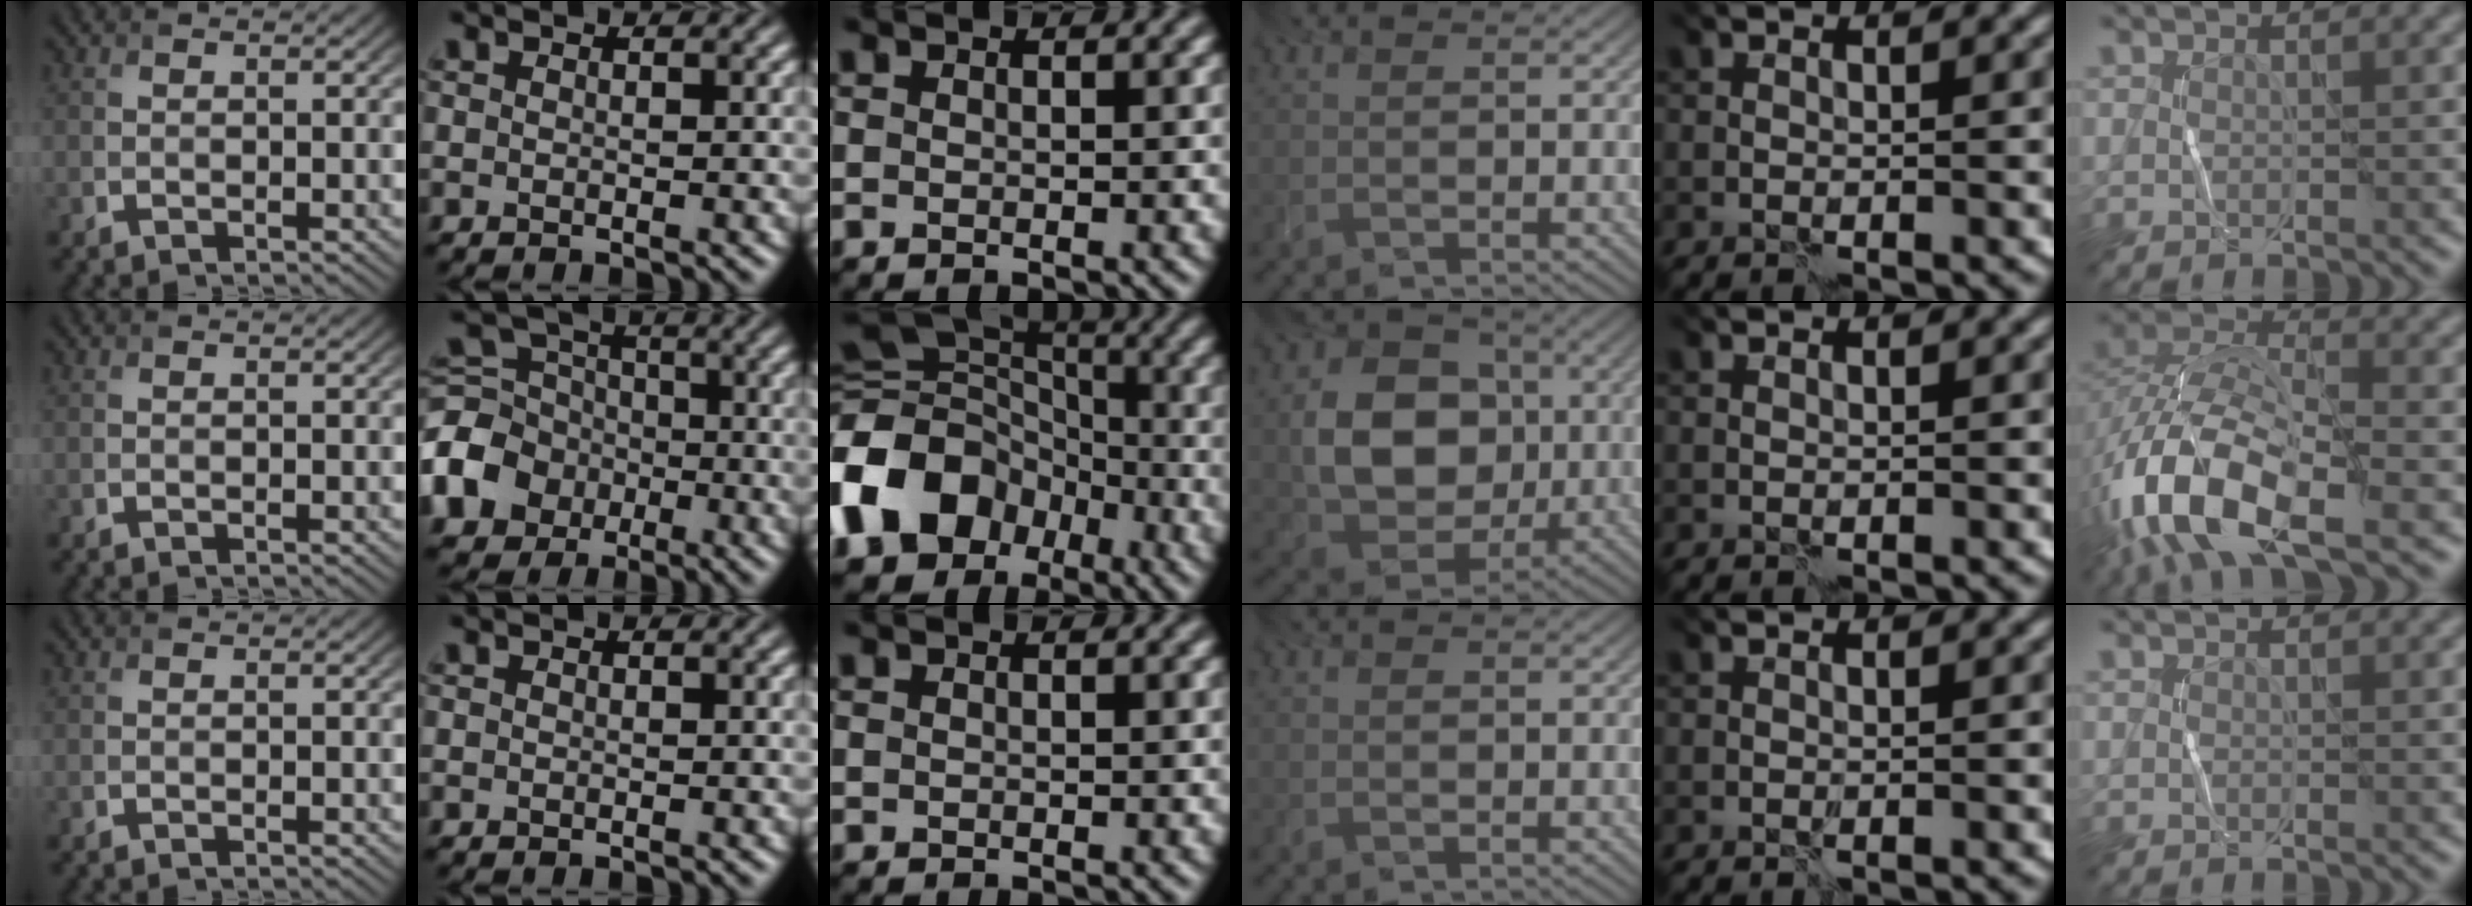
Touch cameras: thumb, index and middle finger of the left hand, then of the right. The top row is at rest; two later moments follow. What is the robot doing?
{"motion": "wrap", "object": "cellophane"}